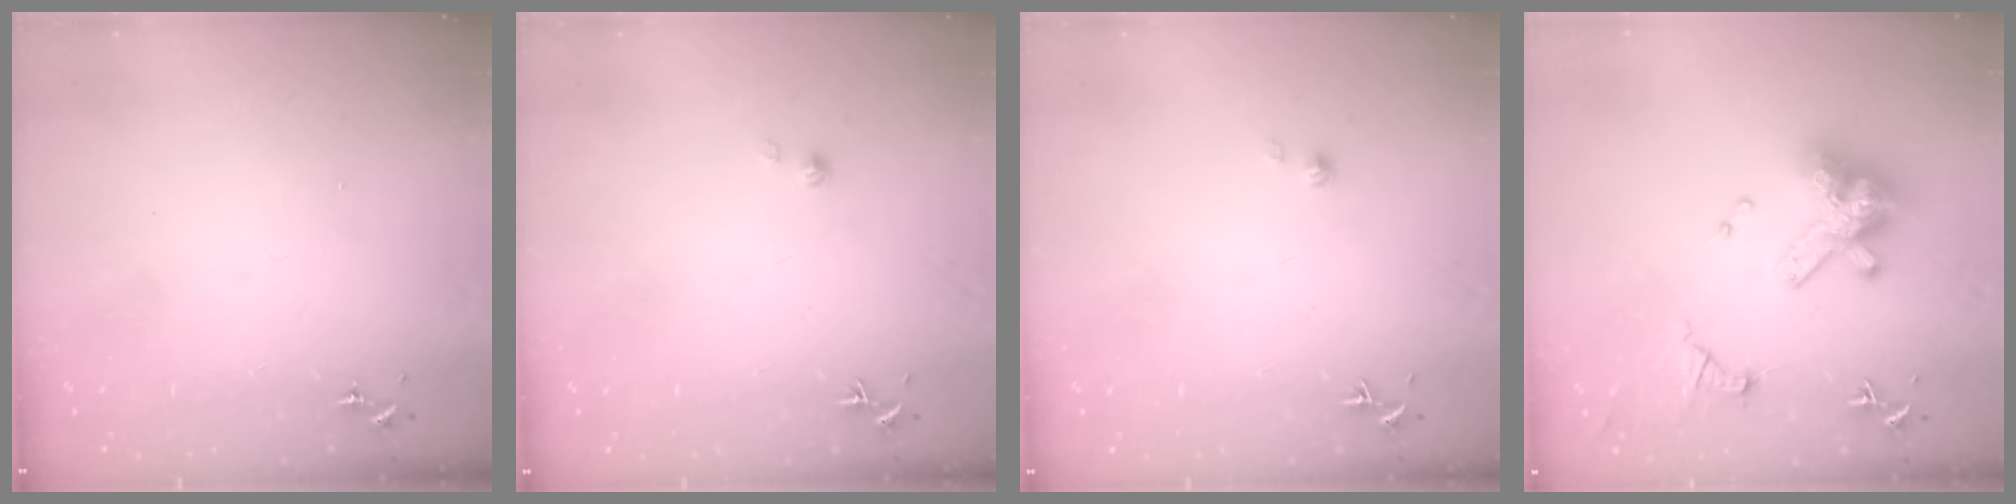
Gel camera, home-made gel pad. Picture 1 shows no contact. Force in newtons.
{"total": 2.0, "press": 1.9, "slide": 0.2}
{"total": 2.0, "press": 1.9, "slide": 0.2}
{"total": 15.5, "press": 15.4, "slide": 1.7}